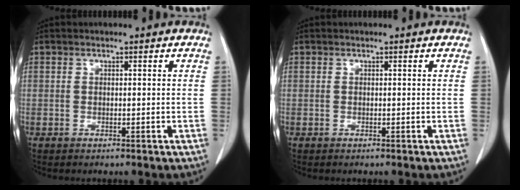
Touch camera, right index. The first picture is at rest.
{"total": 0.0}